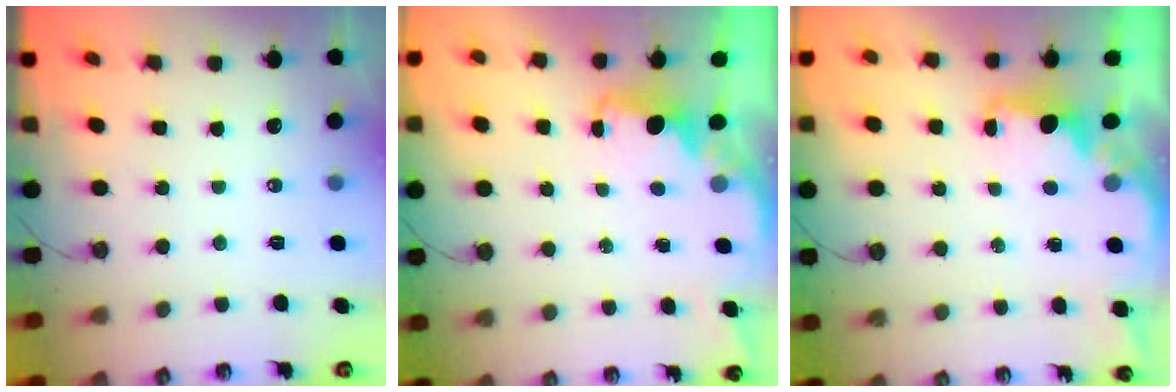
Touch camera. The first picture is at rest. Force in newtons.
{"total": 2.0, "press": 1.9, "slide": 0.7}
{"total": 1.9, "press": 1.7, "slide": 0.7}